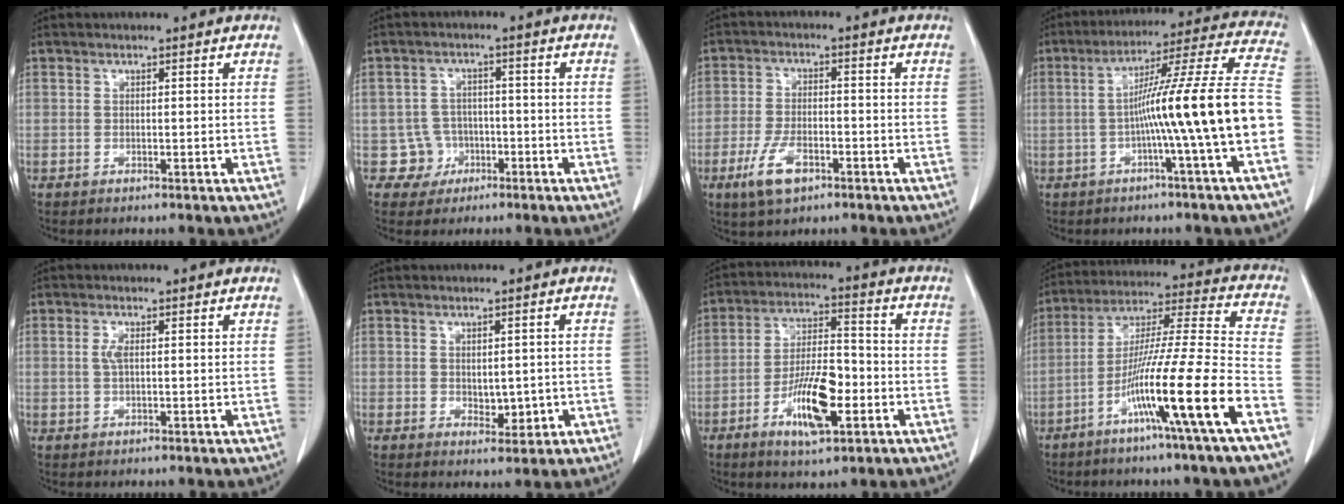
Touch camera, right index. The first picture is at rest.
{"total": 4.3, "force": [-1.6, 3.9, -0.4], "torque": [0.017, 0.017, -0.024]}
{"total": 6.7, "force": [-3.6, 2.7, 5.0], "torque": [-0.107, -0.007, -0.065]}
{"total": 15.6, "force": [-3.0, -1.8, 15.2], "torque": [-0.232, 0.019, -0.056]}
{"total": 1.7, "force": [0.4, 0.6, 1.6], "torque": [-0.037, 0.000, 0.008]}
{"total": 3.2, "force": [-0.4, 1.9, 2.5], "torque": [-0.031, -0.003, 0.004]}
{"total": 11.2, "force": [-4.2, 3.2, 9.9], "torque": [-0.187, -0.001, -0.072]}
{"total": 17.6, "force": [-8.4, -1.6, 15.5], "torque": [-0.282, -0.019, -0.149]}